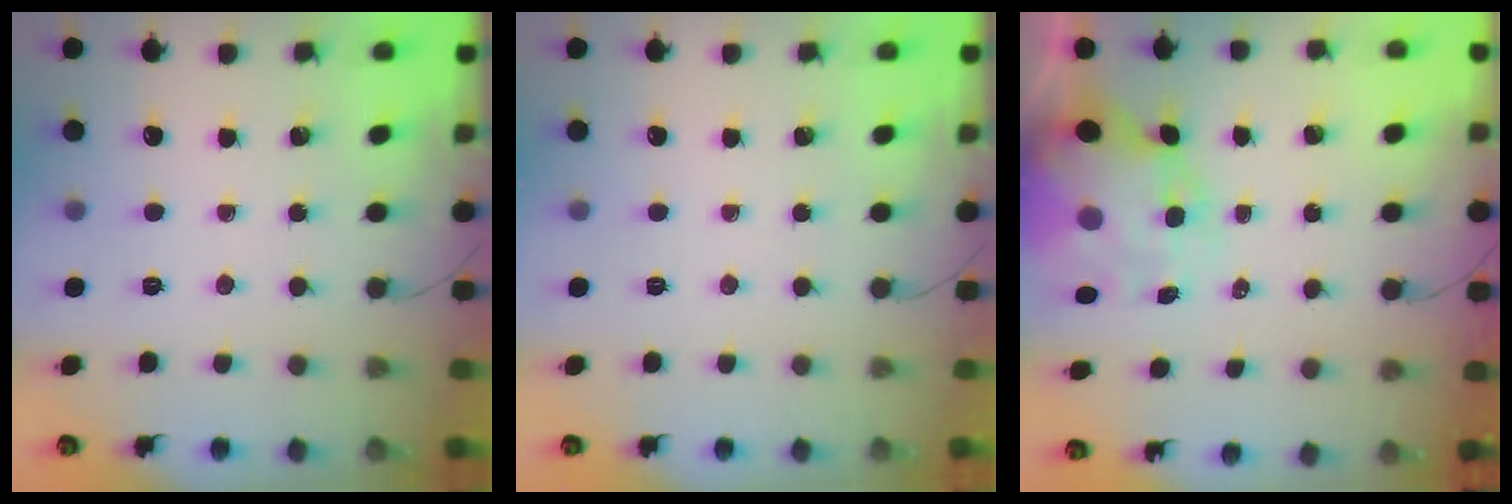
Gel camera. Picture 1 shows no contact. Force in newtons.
{"total": 0.0}
{"total": 11.4, "press": 11.1, "slide": 2.7}